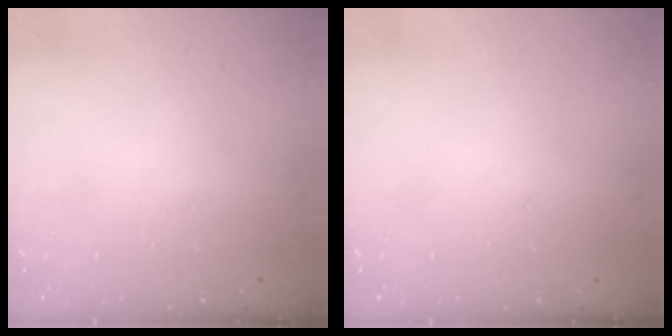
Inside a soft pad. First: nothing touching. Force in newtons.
{"total": 0.0}